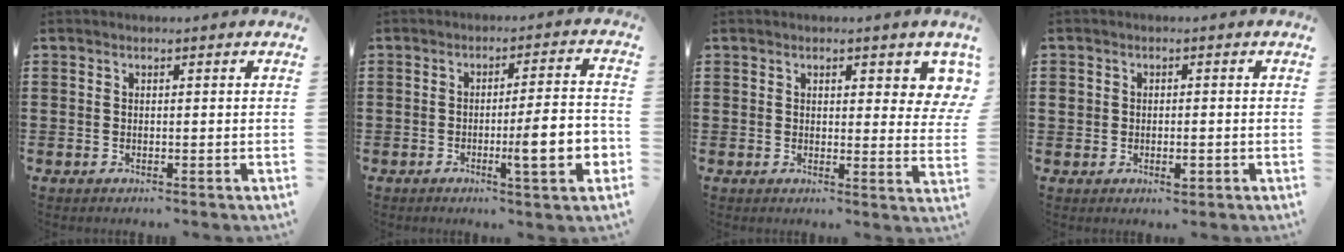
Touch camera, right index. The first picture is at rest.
{"total": 9.0, "force": [-2.4, 1.1, 8.6], "torque": [-0.130, -0.008, -0.040]}
{"total": 3.5, "force": [2.1, 1.5, 2.4], "torque": [-0.029, -0.001, 0.033]}
{"total": 2.3, "force": [-0.6, 1.6, 1.6], "torque": [-0.032, 0.001, -0.012]}